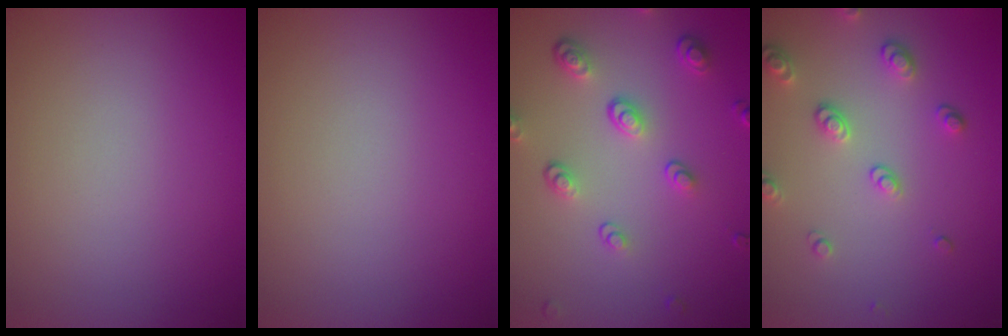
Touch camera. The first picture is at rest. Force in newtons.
{"total": 0.0}
{"total": 3.6, "press": 2.8, "slide": 2.3}
{"total": 2.6, "press": 2.6, "slide": 0.6}